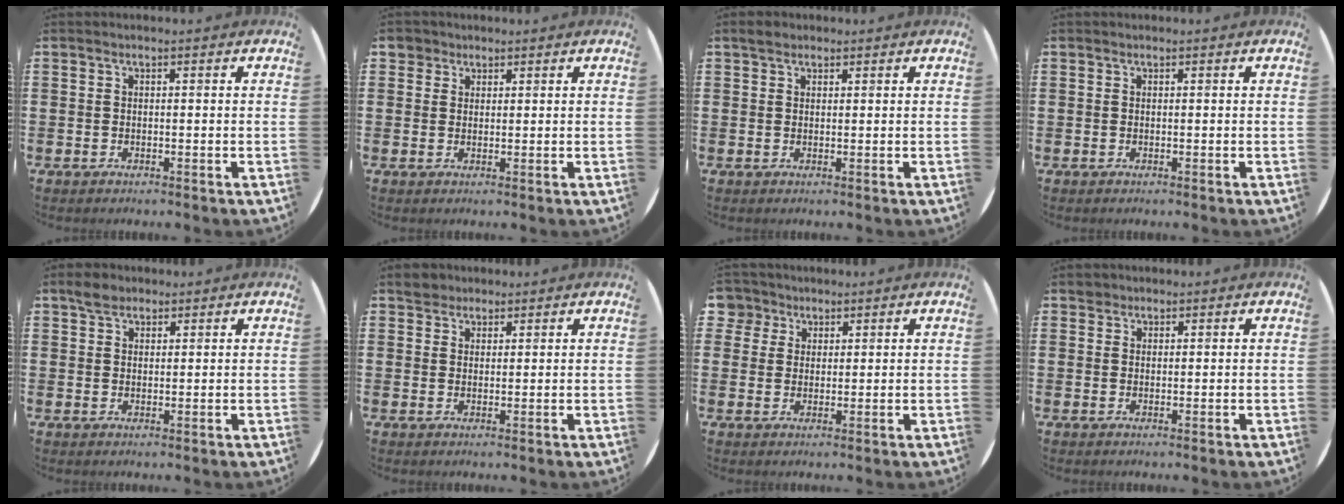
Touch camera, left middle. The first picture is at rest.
{"total": 2.3, "force": [1.8, 1.5, 0.2], "torque": [-0.004, 0.005, 0.032]}
{"total": 1.3, "force": [1.1, 0.7, 0.3], "torque": [0.001, 0.002, 0.019]}
{"total": 0.0}
{"total": 2.4, "force": [2.0, 1.2, 0.6], "torque": [-0.007, 0.002, 0.037]}
{"total": 2.5, "force": [2.2, 1.3, 0.0], "torque": [0.000, 0.004, 0.043]}
{"total": 3.6, "force": [2.4, 2.6, 0.1], "torque": [-0.006, 0.007, 0.047]}
{"total": 1.3, "force": [1.2, 0.6, 0.1], "torque": [0.004, -0.002, 0.021]}